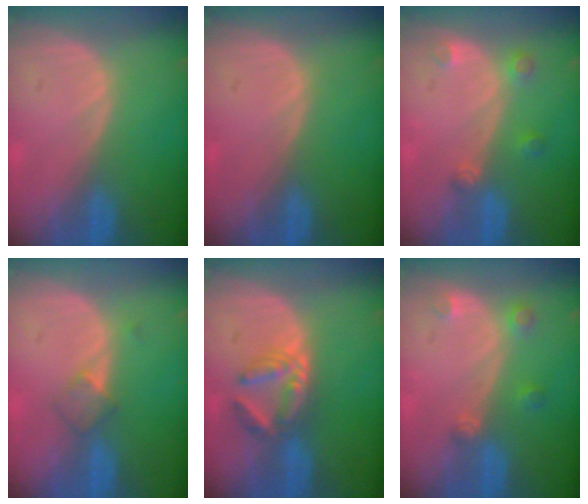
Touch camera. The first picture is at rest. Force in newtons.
{"total": 0.0}
{"total": 2.6, "press": 2.6, "slide": 0.3}
{"total": 2.7, "press": 2.4, "slide": 1.1}
{"total": 5.7, "press": 5.1, "slide": 2.7}
{"total": 2.6, "press": 2.6, "slide": 0.3}